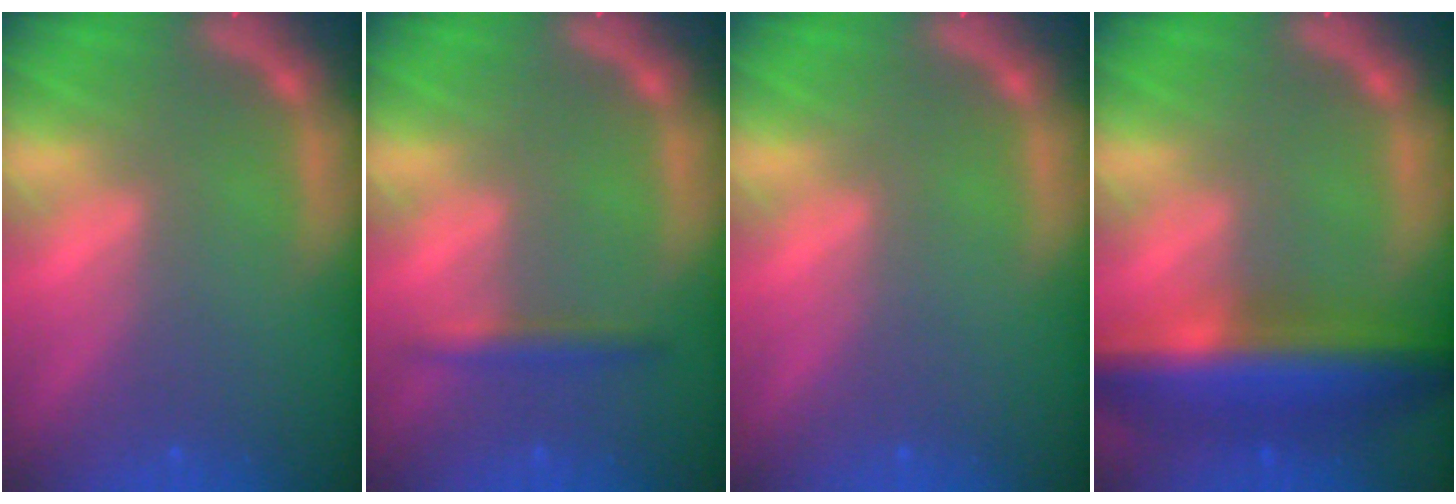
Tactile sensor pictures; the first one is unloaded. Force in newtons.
{"total": 1.9}
{"total": 0.0}
{"total": 9.5}